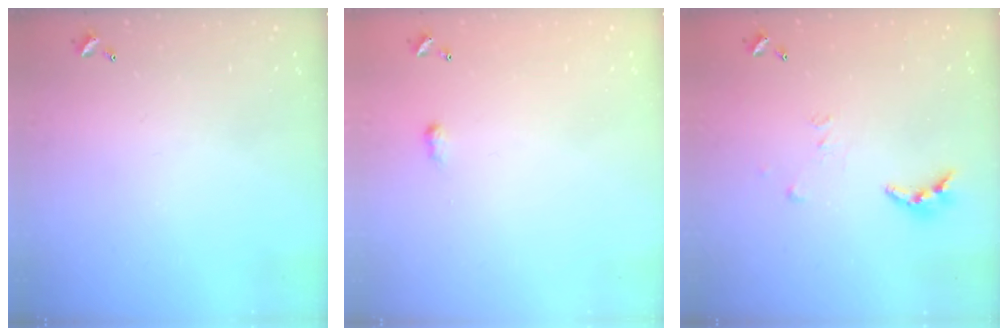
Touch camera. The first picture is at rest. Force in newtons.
{"total": 1.6, "press": 1.5, "slide": 0.4}
{"total": 7.1, "press": 7.1, "slide": 0.2}